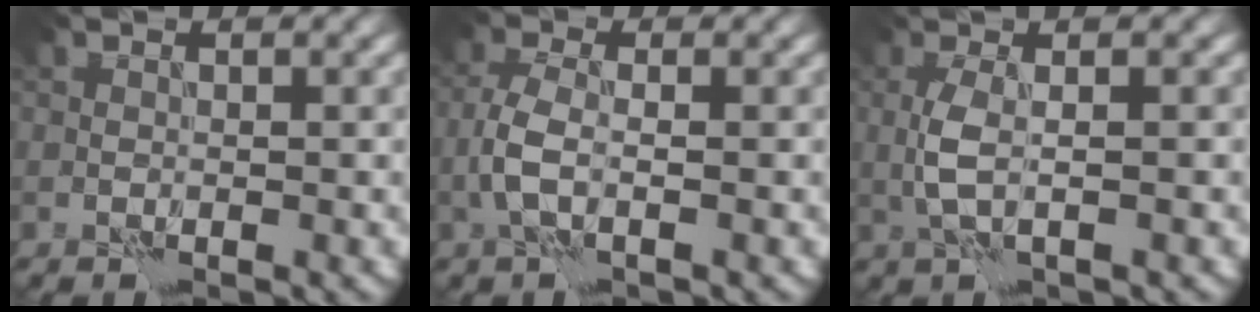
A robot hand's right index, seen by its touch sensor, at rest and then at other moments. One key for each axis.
{"total": 2.7, "fx": -0.9, "fy": 1.0, "fz": 2.3, "tx": -0.057, "ty": 0.005, "tz": -0.025}
{"total": 2.7, "fx": 0.3, "fy": 0.5, "fz": 2.6, "tx": -0.057, "ty": 0.006, "tz": 0.006}